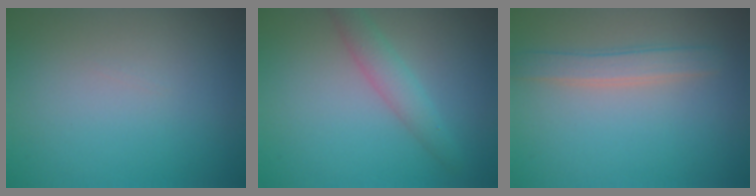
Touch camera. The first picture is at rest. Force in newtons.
{"total": 2.4, "press": 2.4, "slide": 0.0}
{"total": 2.4, "press": 2.4, "slide": 0.2}